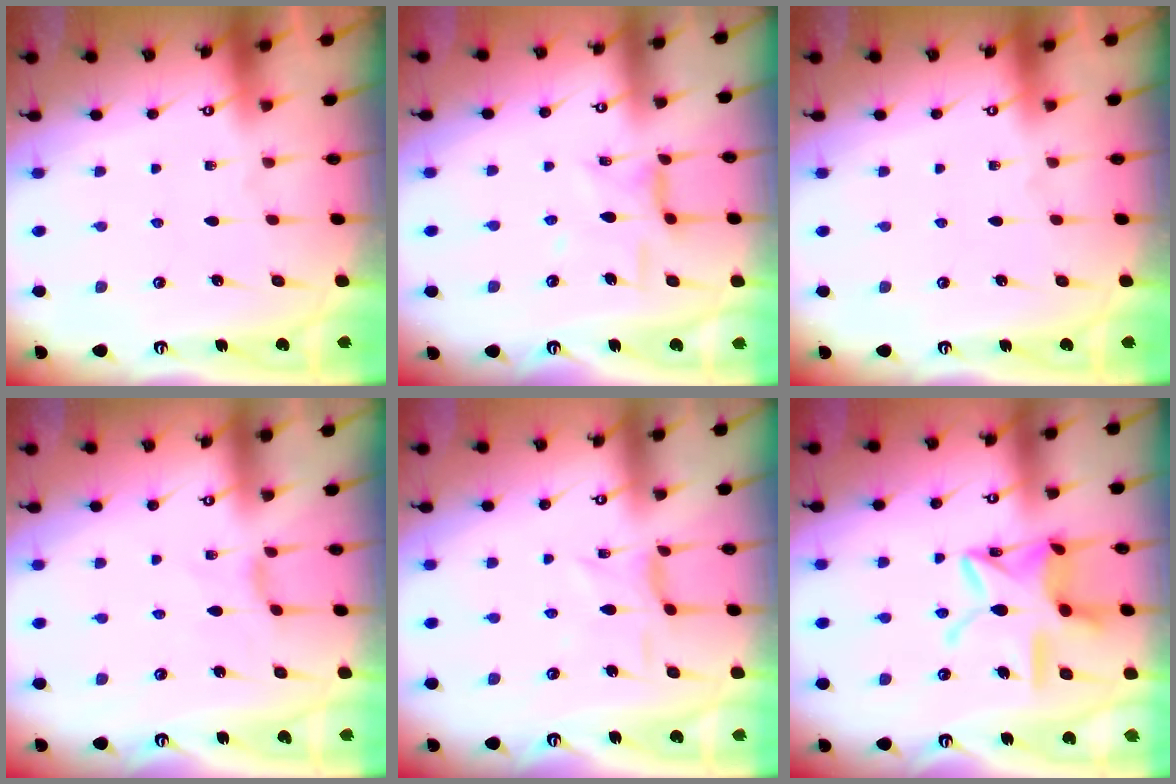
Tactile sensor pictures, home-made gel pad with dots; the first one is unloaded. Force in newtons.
{"total": 8.5, "press": 8.5, "slide": 0.6}
{"total": 0.0}
{"total": 0.0}
{"total": 2.1, "press": 2.1, "slide": 0.6}
{"total": 17.3, "press": 17.2, "slide": 1.4}